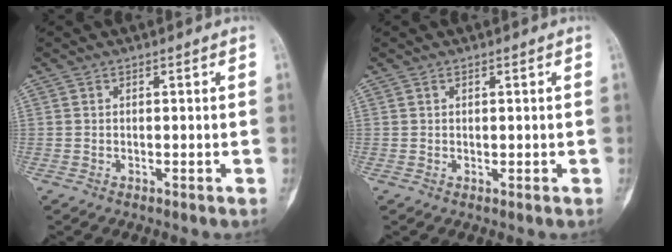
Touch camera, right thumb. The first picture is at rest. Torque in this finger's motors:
{"motor_torque": [-0.19, 0.13, -0.16, 0.07, -0.01]}